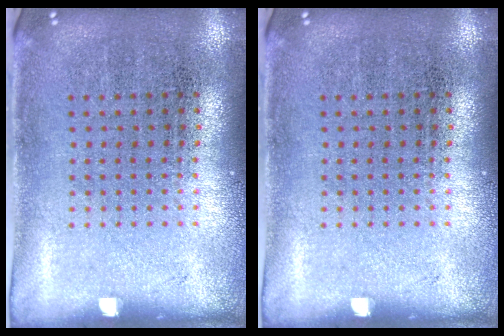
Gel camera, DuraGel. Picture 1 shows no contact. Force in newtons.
{"total": 0.0}